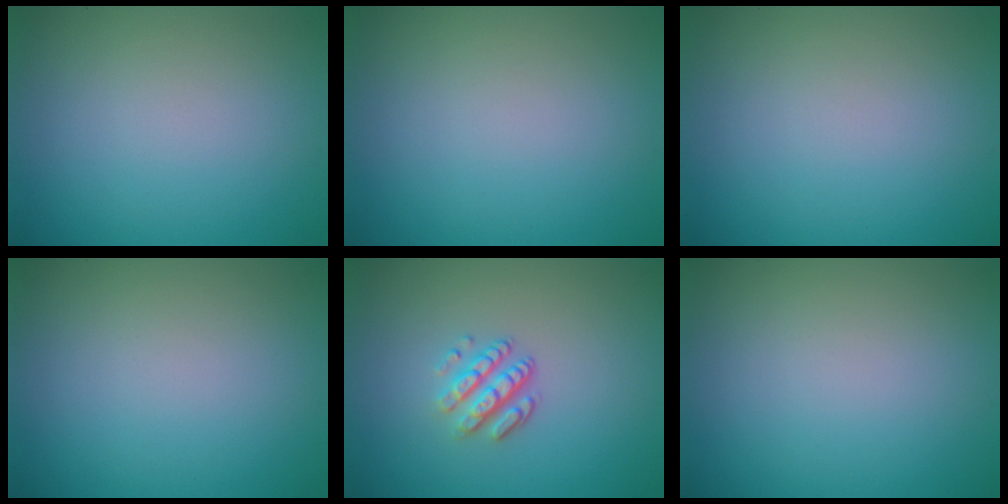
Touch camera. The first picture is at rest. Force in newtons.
{"total": 0.0}
{"total": 0.0}
{"total": 0.0}
{"total": 3.3, "press": 2.3, "slide": 2.3}
{"total": 0.0}